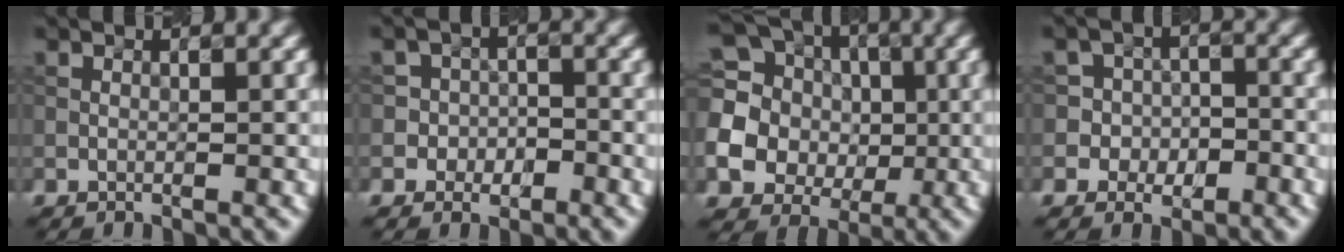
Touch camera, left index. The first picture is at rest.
{"total": 3.2, "force": [-1.5, 2.9, 0.3], "torque": [0.016, 0.016, -0.047]}
{"total": 16.7, "force": [0.8, 15.6, 6.0], "torque": [-0.182, 0.010, -0.016]}
{"total": 4.2, "force": [-1.7, 3.8, 0.4], "torque": [0.007, 0.019, -0.050]}